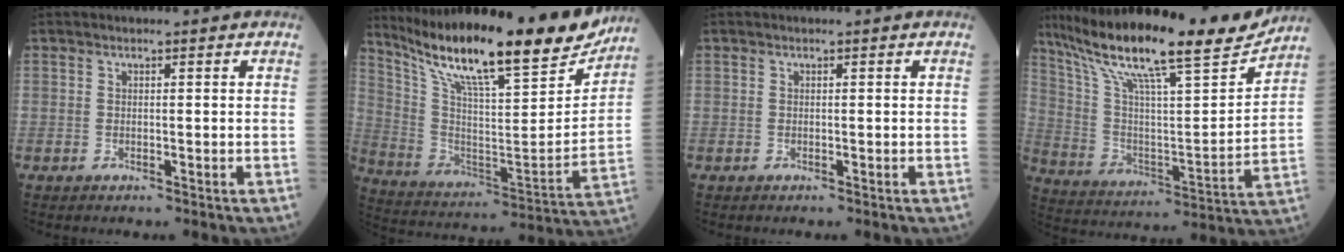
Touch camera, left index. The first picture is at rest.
{"total": 26.7, "force": [21.9, 3.6, 14.8], "torque": [-0.262, -0.038, 0.336]}
{"total": 0.0}
{"total": 24.6, "force": [20.2, 2.0, 14.0], "torque": [-0.253, -0.006, 0.325]}